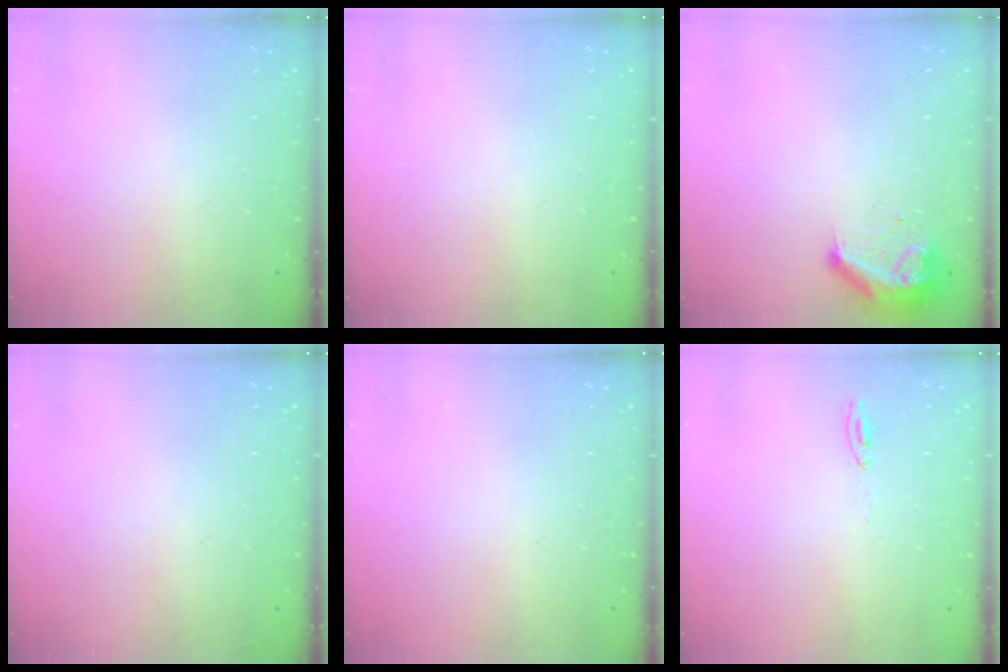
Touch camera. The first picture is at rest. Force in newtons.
{"total": 0.0}
{"total": 9.6, "press": 9.5, "slide": 0.6}
{"total": 2.3, "press": 2.2, "slide": 0.8}
{"total": 0.0}
{"total": 16.2, "press": 5.8, "slide": 15.1}